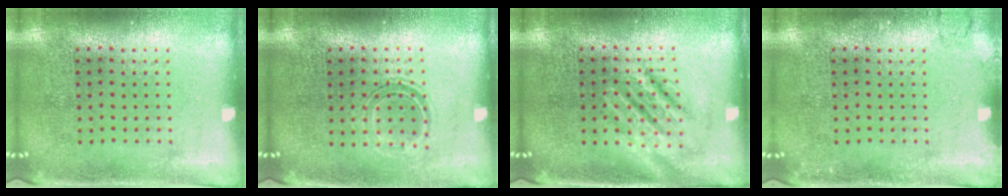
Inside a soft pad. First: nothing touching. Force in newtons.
{"total": 1.2, "press": 0.9, "slide": 0.7}
{"total": 2.8, "press": 2.8, "slide": 0.3}
{"total": 1.2, "press": 1.2, "slide": 0.2}